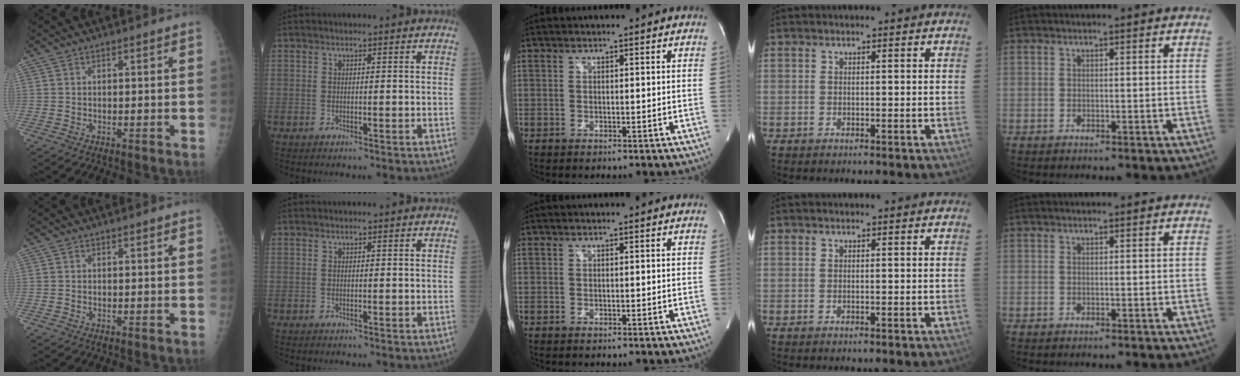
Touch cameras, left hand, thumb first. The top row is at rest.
{}